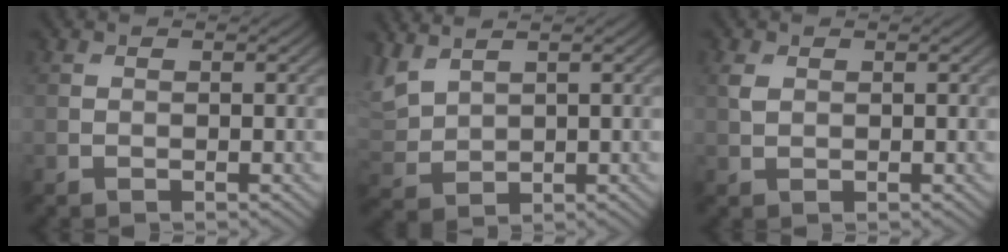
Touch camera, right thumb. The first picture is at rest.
{"total": 4.5, "force": [3.1, 2.2, 2.4], "torque": [-0.076, 0.009, 0.068]}
{"total": 1.4, "force": [0.5, 0.9, 0.9], "torque": [-0.025, 0.001, 0.013]}